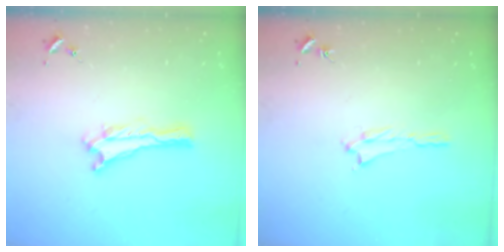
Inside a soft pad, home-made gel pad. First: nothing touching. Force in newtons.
{"total": 1.2, "press": 1.2, "slide": 0.3}